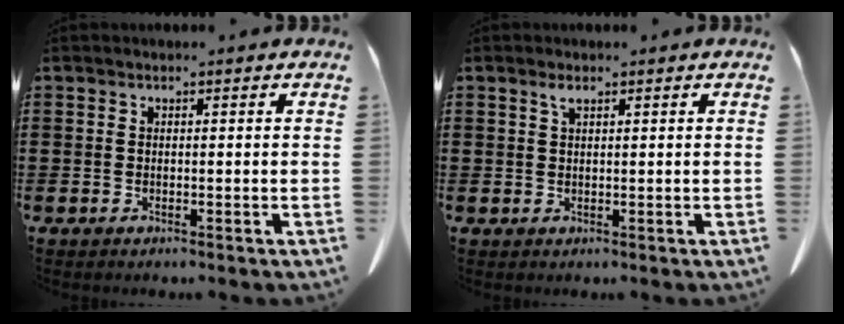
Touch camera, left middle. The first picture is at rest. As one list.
[{"total": 1.3, "force": [0.8, 0.3, 1.0], "torque": [-0.023, 0.000, 0.014]}]